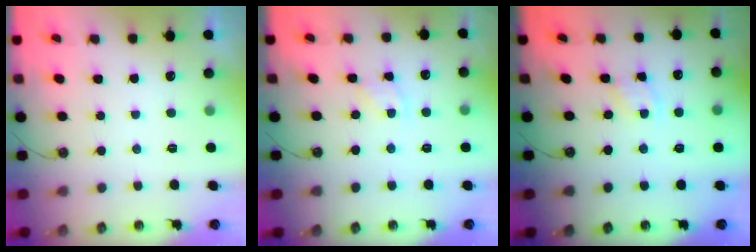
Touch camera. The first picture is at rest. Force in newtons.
{"total": 3.9, "press": 3.9, "slide": 0.5}
{"total": 2.1, "press": 2.1, "slide": 0.4}